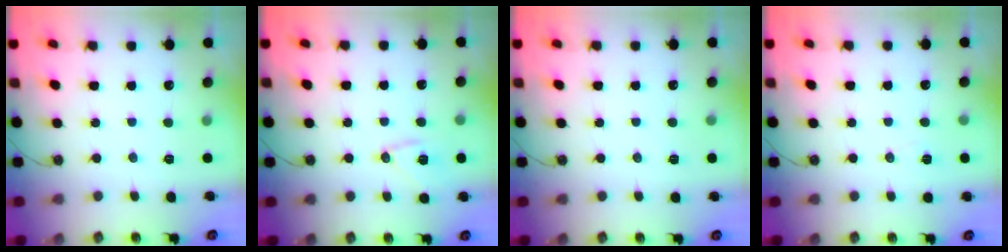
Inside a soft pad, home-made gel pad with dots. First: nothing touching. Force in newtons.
{"total": 9.9, "press": 9.9, "slide": 1.0}
{"total": 5.1, "press": 2.6, "slide": 4.4}
{"total": 6.7, "press": 5.1, "slide": 4.3}